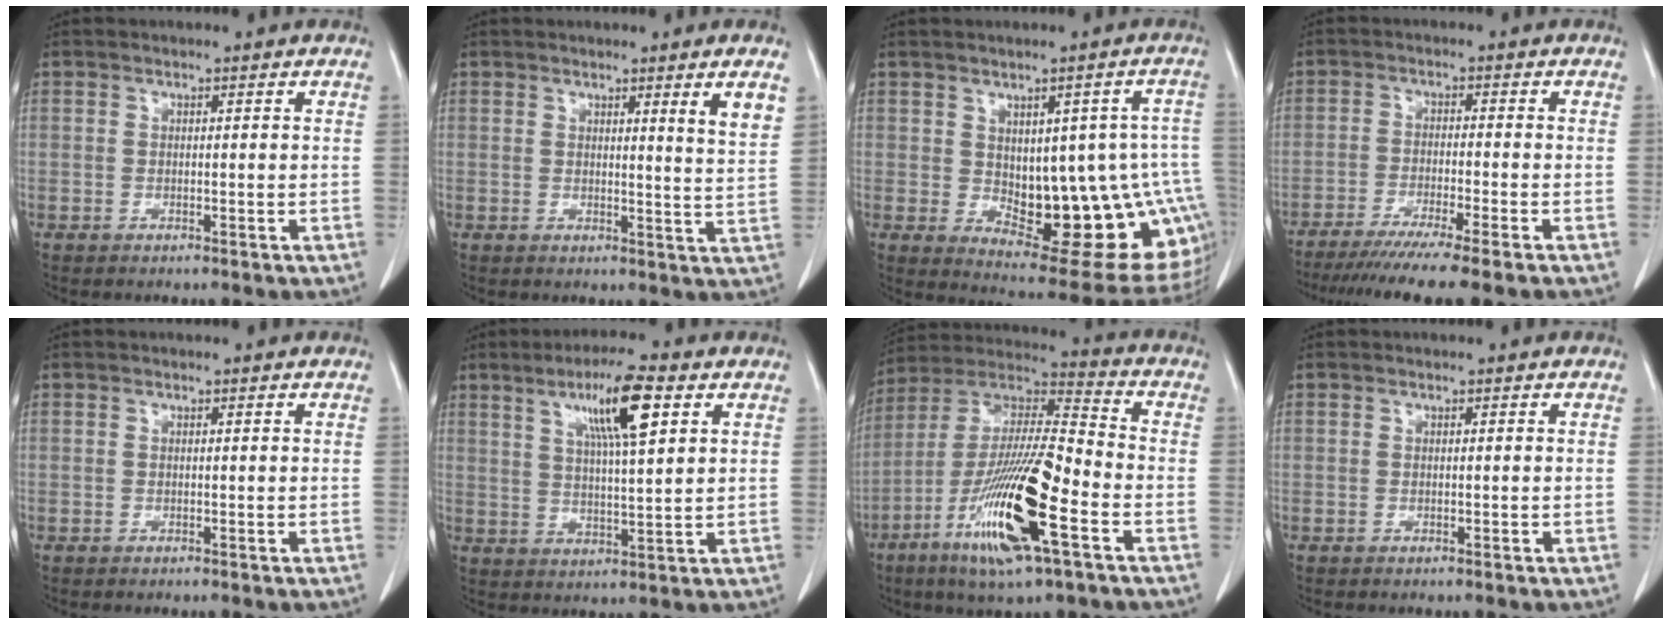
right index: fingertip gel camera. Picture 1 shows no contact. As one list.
[{"total": 4.4, "force": [2.6, -0.8, 3.5], "torque": [-0.050, -0.025, 0.031]}, {"total": 19.6, "force": [-2.2, 7.4, 18.0], "torque": [-0.161, 0.020, 0.003]}, {"total": 11.6, "force": [-9.4, -1.0, 6.7], "torque": [-0.084, -0.034, -0.145]}, {"total": 0.0}, {"total": 9.9, "force": [4.6, 0.7, 8.8], "torque": [-0.155, 0.008, 0.078]}, {"total": 19.9, "force": [-8.0, 2.3, 18.0], "torque": [-0.367, -0.029, -0.149]}, {"total": 0.0}]